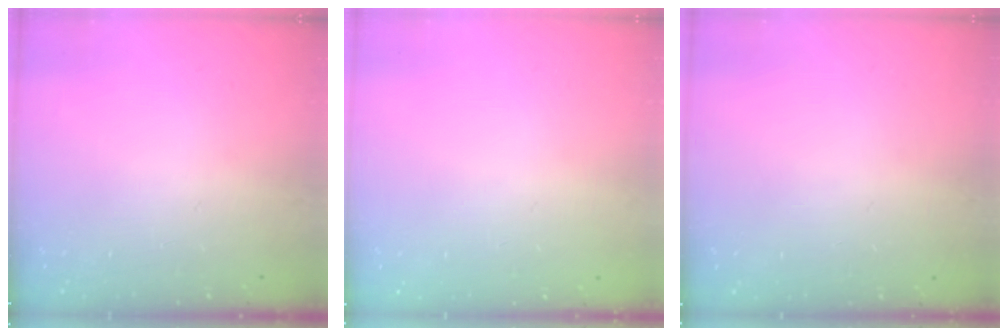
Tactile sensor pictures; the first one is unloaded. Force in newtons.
{"total": 0.0}
{"total": 0.0}